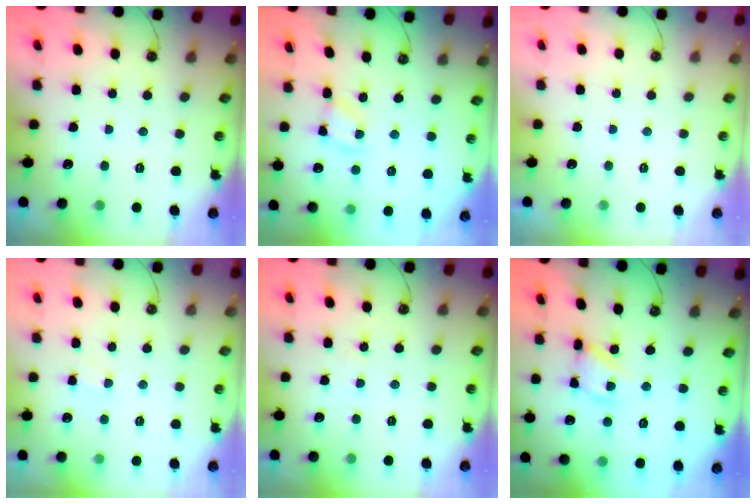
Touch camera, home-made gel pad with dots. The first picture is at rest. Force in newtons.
{"total": 3.3, "press": 3.3, "slide": 0.2}
{"total": 0.0}
{"total": 4.0, "press": 3.9, "slide": 0.6}
{"total": 1.0, "press": 1.0, "slide": 0.1}
{"total": 9.9, "press": 9.9, "slide": 0.8}